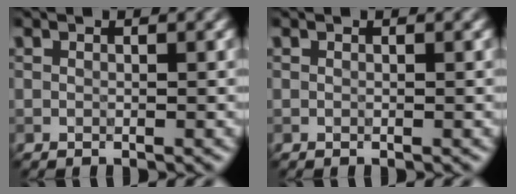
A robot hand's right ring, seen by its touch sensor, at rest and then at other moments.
{"total": 0.0}